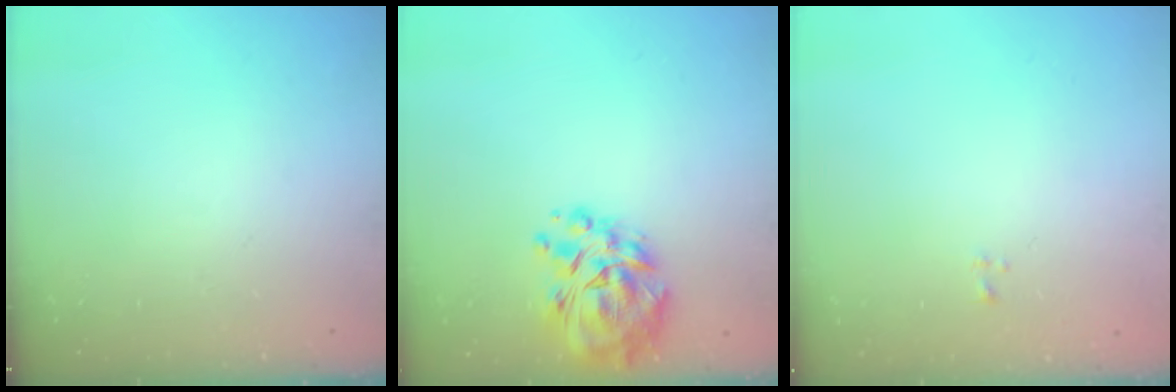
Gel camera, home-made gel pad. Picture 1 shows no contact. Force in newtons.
{"total": 13.2, "press": 12.4, "slide": 4.6}
{"total": 0.0}